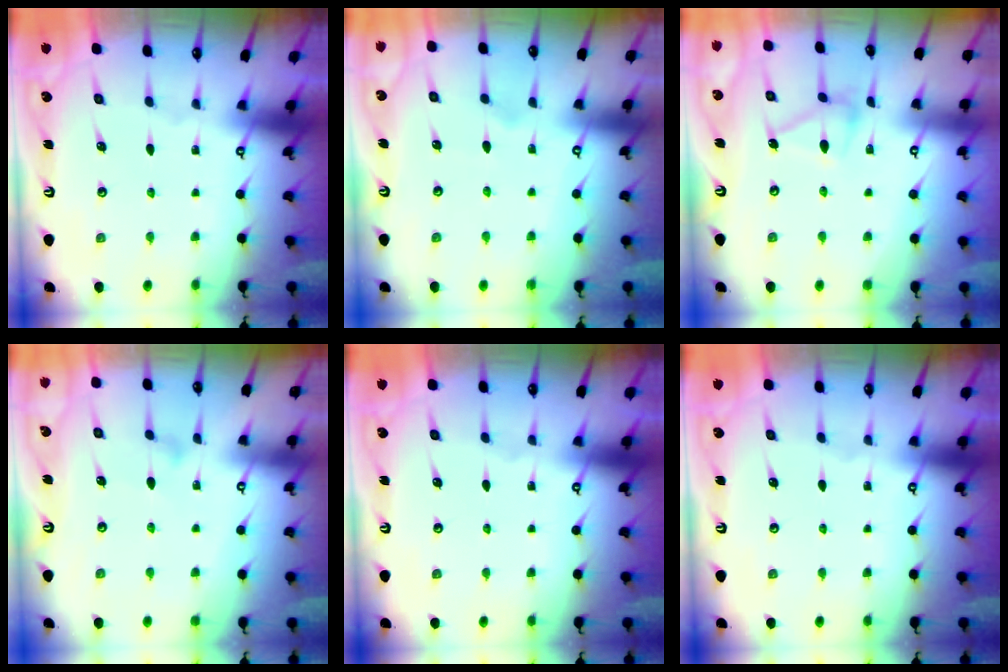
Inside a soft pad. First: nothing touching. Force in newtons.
{"total": 6.5, "press": 6.5, "slide": 0.2}
{"total": 11.5, "press": 11.4, "slide": 0.4}
{"total": 7.3, "press": 7.3, "slide": 0.5}
{"total": 0.0}
{"total": 0.0}